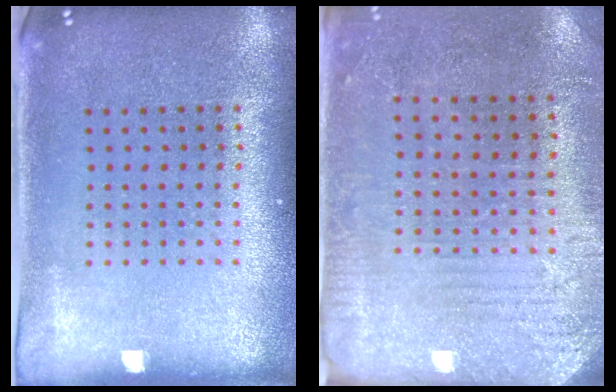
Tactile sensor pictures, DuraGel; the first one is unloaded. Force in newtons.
{"total": 2.8, "press": 2.6, "slide": 1.2}